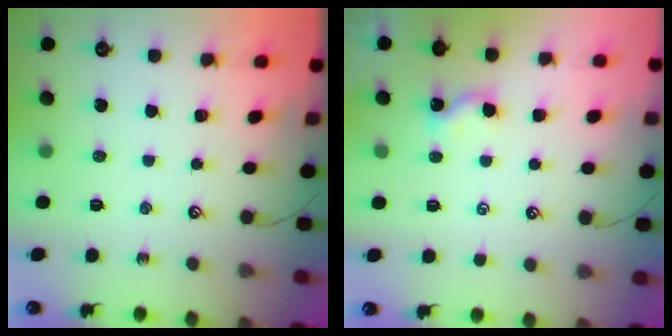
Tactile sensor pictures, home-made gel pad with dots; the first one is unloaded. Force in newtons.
{"total": 0.8, "press": 0.7, "slide": 0.2}